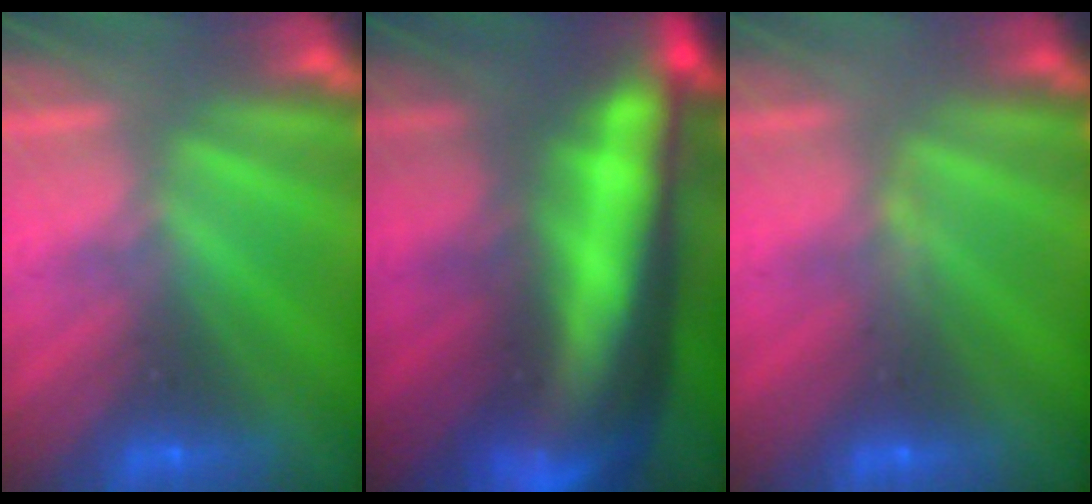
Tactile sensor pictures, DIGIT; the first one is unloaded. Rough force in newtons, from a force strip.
{"total": 9.2}
{"total": 2.9}